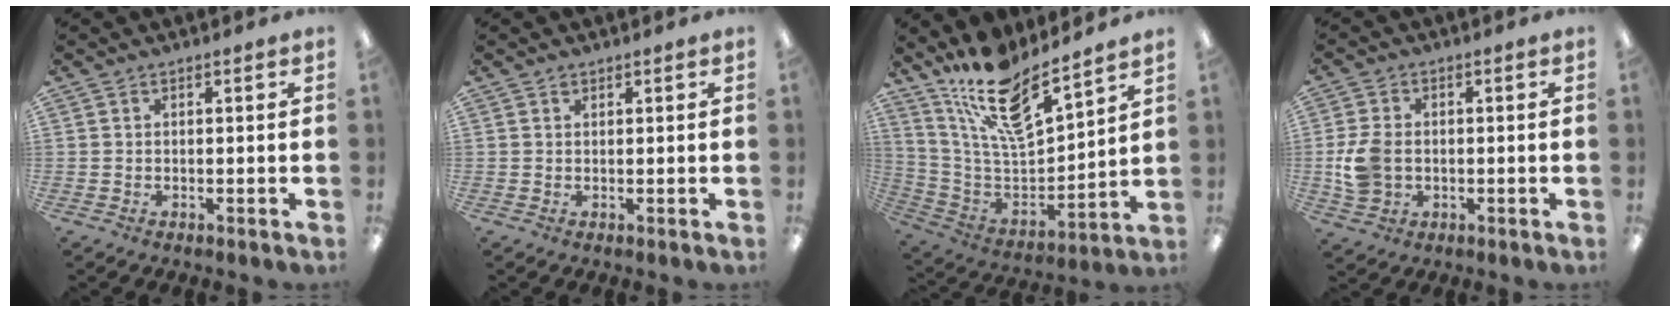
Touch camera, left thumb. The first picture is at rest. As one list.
[{"total": 0.7, "force": [0.6, 0.3, 0.2], "torque": [-0.005, 0.000, 0.011]}, {"total": 17.8, "force": [13.9, 5.4, 9.7], "torque": [-0.194, -0.092, 0.246]}, {"total": 8.2, "force": [-0.6, 6.2, 5.3], "torque": [-0.124, 0.009, -0.009]}]